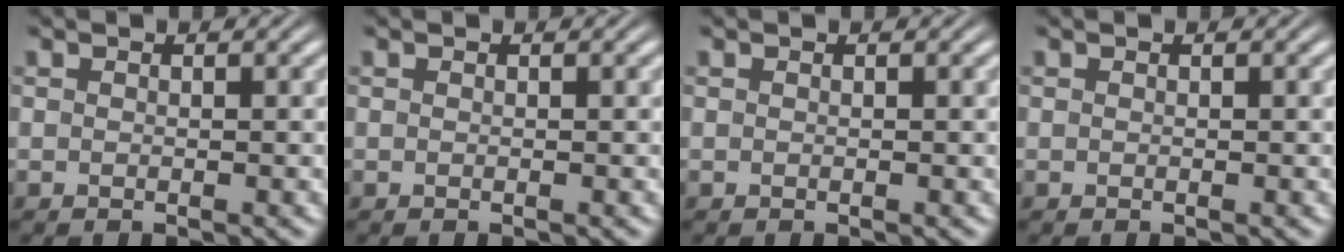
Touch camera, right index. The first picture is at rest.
{"total": 0.0}
{"total": 0.0}
{"total": 0.0}